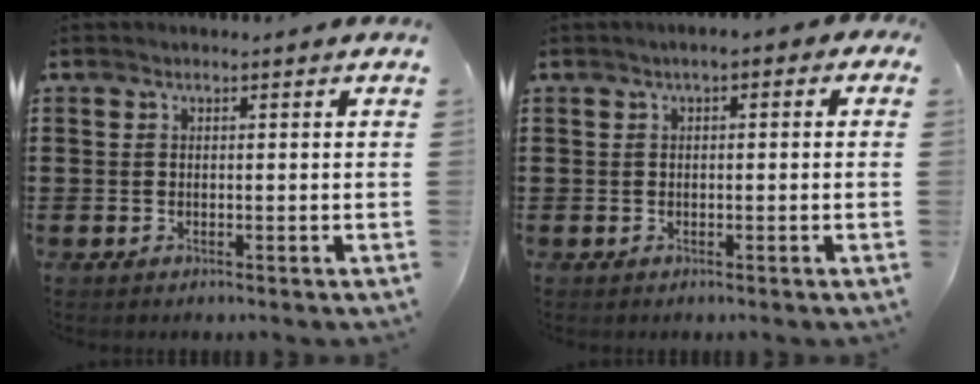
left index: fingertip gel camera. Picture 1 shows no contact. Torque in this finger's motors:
{"motor_torque": [1.29, -0.84, 0.45, 0.07]}